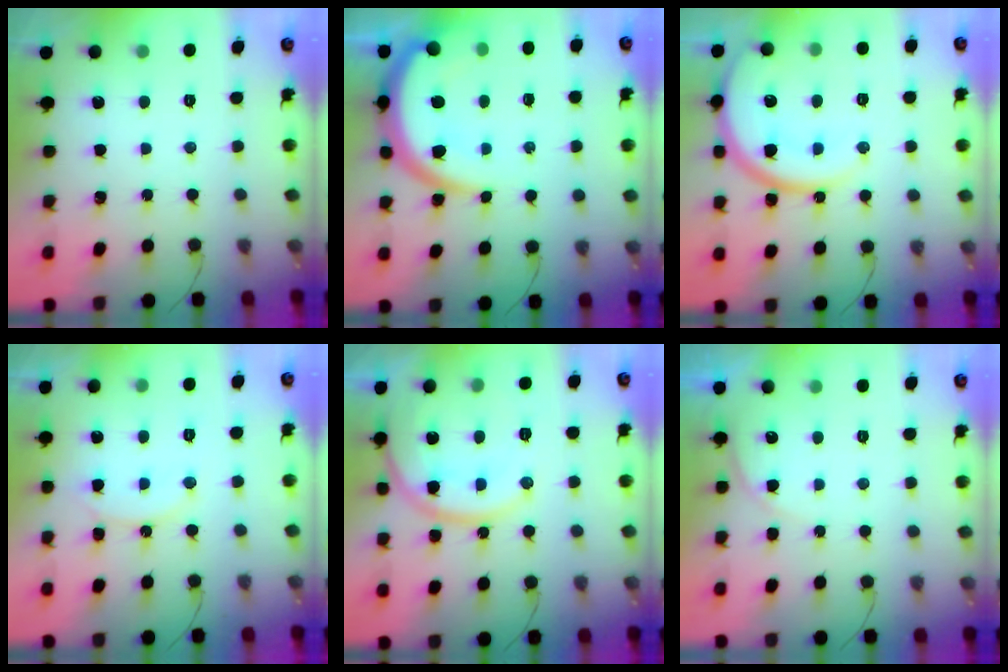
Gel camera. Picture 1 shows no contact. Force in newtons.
{"total": 12.6, "press": 12.6, "slide": 1.3}
{"total": 14.7, "press": 14.6, "slide": 1.4}
{"total": 9.1, "press": 9.1, "slide": 1.0}
{"total": 16.8, "press": 16.7, "slide": 2.1}
{"total": 4.5, "press": 4.5, "slide": 0.6}